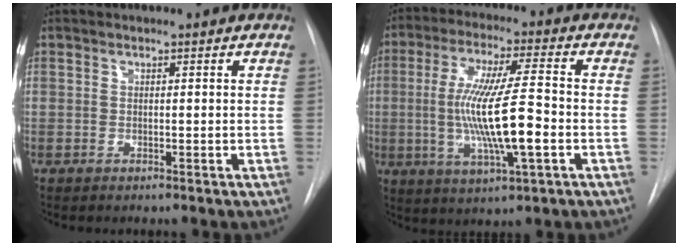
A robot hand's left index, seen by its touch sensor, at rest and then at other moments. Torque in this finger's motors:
{"motor_torque": [2.14, 0.00, 0.61, 0.21]}